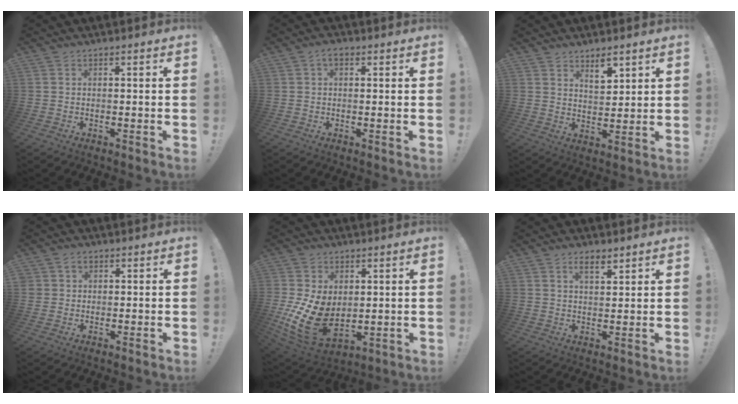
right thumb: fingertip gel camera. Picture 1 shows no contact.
{"total": 2.7, "force": [1.0, 1.5, 2.0], "torque": [-0.036, 0.004, 0.017]}
{"total": 6.6, "force": [5.0, 3.2, 3.0], "torque": [-0.033, -0.038, 0.088]}
{"total": 2.6, "force": [1.2, 2.2, 0.5], "torque": [-0.011, -0.002, 0.024]}
{"total": 16.3, "force": [-1.4, 11.6, 11.3], "torque": [-0.208, -0.004, -0.013]}
{"total": 4.7, "force": [3.2, 1.9, 2.9], "torque": [-0.036, -0.019, 0.052]}